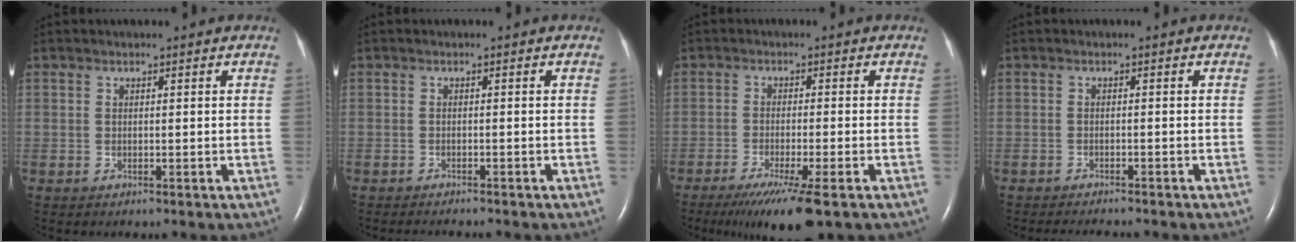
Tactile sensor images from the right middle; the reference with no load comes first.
{"total": 3.7, "force": [-3.5, 0.5, 1.3], "torque": [-0.015, -0.007, -0.045]}
{"total": 9.1, "force": [-6.1, -0.1, 6.8], "torque": [-0.112, -0.025, -0.094]}
{"total": 4.8, "force": [-4.5, 0.6, 1.6], "torque": [-0.019, -0.007, -0.062]}